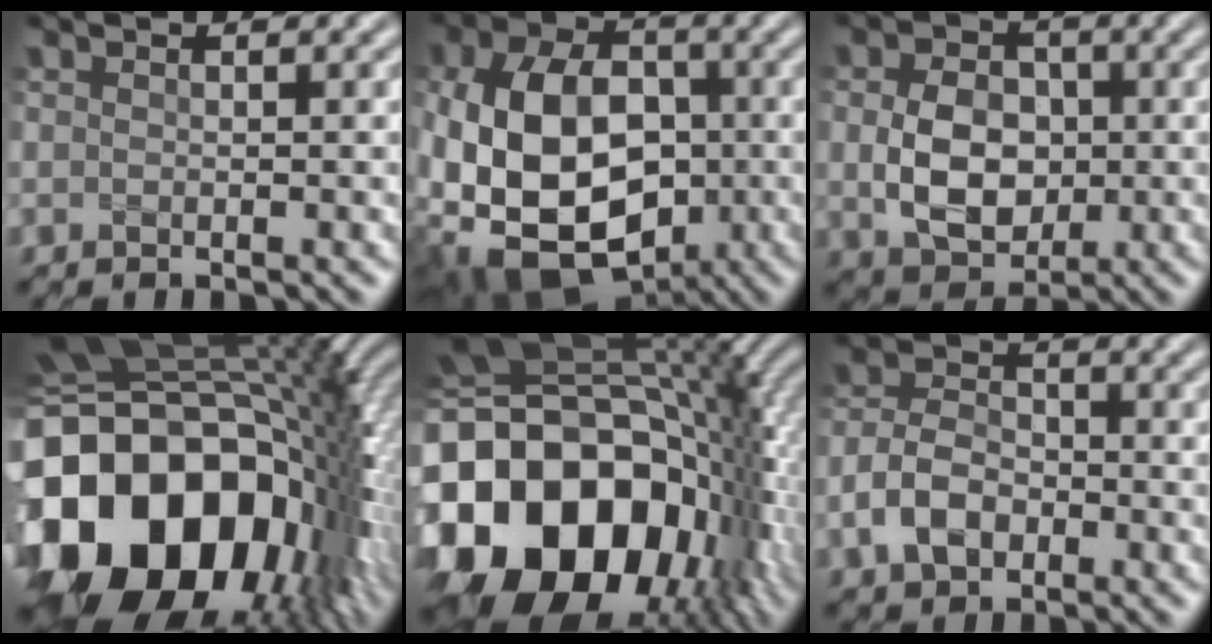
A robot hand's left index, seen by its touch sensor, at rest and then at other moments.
{"total": 15.9, "force": [-3.2, 11.9, 10.0], "torque": [-0.195, -0.032, -0.064]}
{"total": 5.8, "force": [-0.3, 4.3, 3.8], "torque": [-0.075, -0.005, -0.003]}
{"total": 19.3, "force": [-5.7, 13.7, 12.2], "torque": [-0.241, -0.017, -0.103]}
{"total": 21.1, "force": [-5.5, 14.9, 13.9], "torque": [-0.284, -0.033, -0.081]}
{"total": 4.2, "force": [-1.8, 2.9, 2.5], "torque": [-0.053, 0.004, -0.042]}